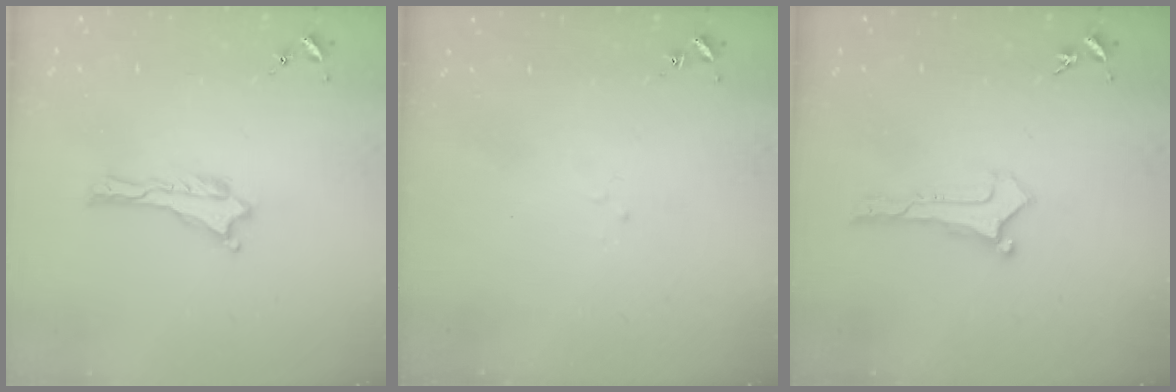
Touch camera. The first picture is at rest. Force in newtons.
{"total": 1.1, "press": 1.0, "slide": 0.2}
{"total": 0.0}